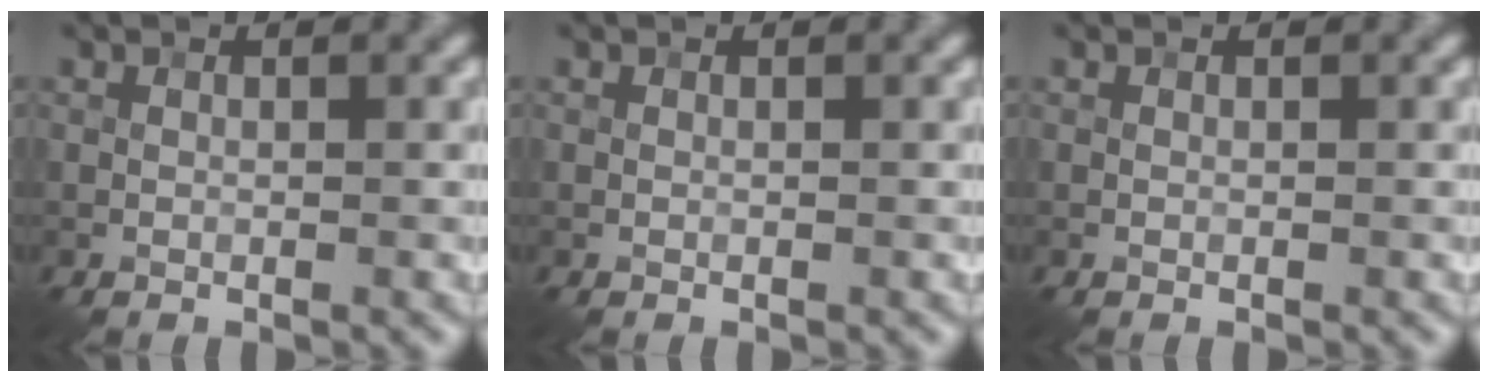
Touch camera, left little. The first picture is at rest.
{"total": 0.0}
{"total": 0.0}